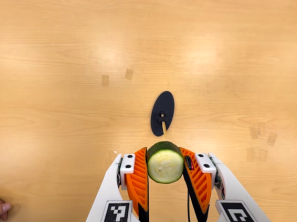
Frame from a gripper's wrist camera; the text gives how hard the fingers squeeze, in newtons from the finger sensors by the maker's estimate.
{"total": 11.5, "left": 11.8, "right": 11.3}